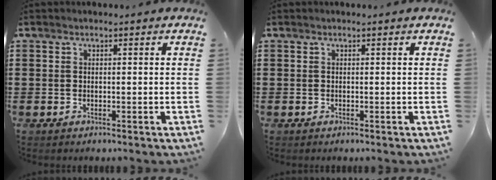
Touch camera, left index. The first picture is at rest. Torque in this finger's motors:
{"motor_torque": [-0.02, 0.01, 0.02, -0.01]}